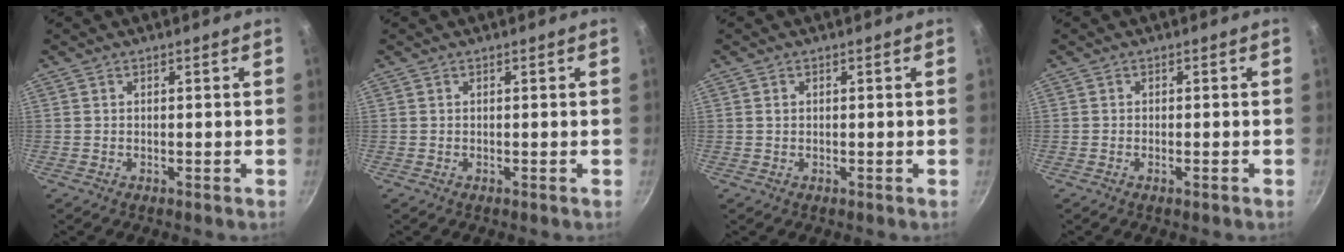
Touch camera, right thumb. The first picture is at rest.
{"total": 0.0}
{"total": 0.7, "force": [0.2, 0.6, 0.3], "torque": [-0.006, 0.003, 0.005]}
{"total": 1.0, "force": [-0.5, 0.2, 0.9], "torque": [-0.021, 0.004, -0.011]}